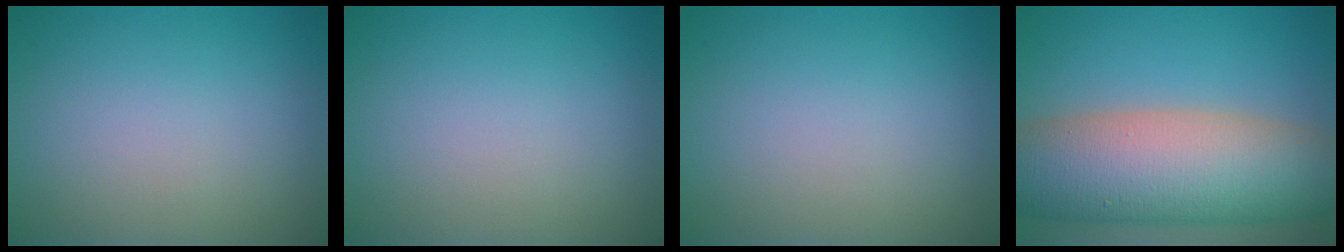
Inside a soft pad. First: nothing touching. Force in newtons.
{"total": 0.0}
{"total": 0.0}
{"total": 13.1, "press": 13.1, "slide": 0.7}